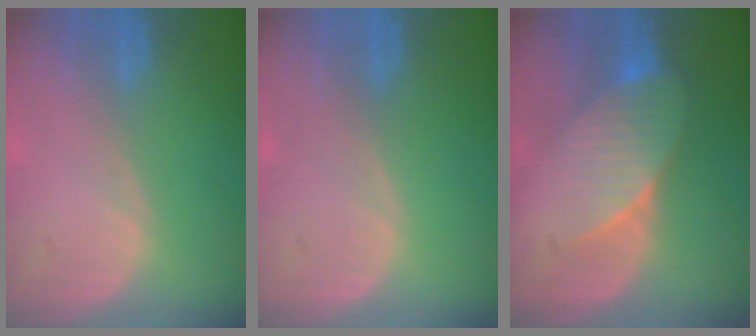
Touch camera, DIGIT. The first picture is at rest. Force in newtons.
{"total": 0.0}
{"total": 7.5, "press": 6.8, "slide": 3.0}